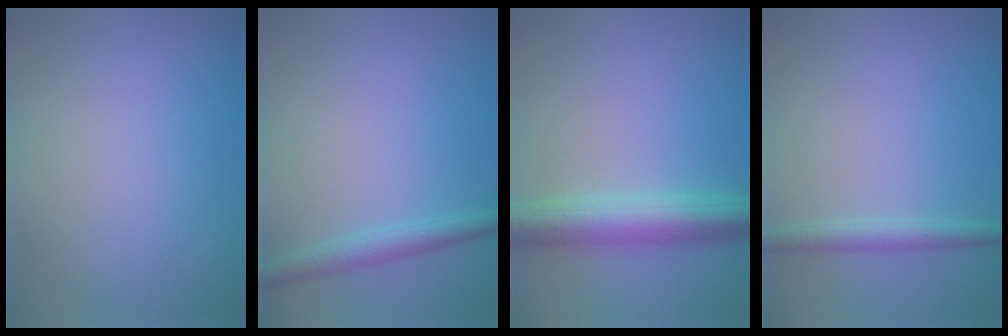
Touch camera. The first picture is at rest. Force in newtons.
{"total": 2.3, "press": 2.2, "slide": 0.1}
{"total": 6.0, "press": 6.0, "slide": 0.2}
{"total": 2.1, "press": 2.1, "slide": 0.0}